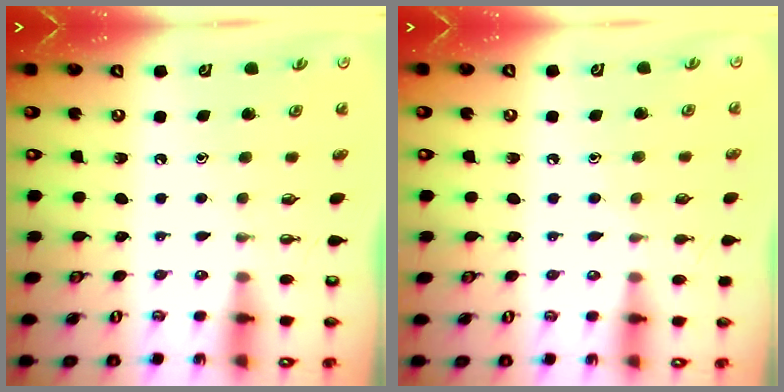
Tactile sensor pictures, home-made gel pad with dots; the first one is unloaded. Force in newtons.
{"total": 4.8, "press": 4.8, "slide": 0.6}